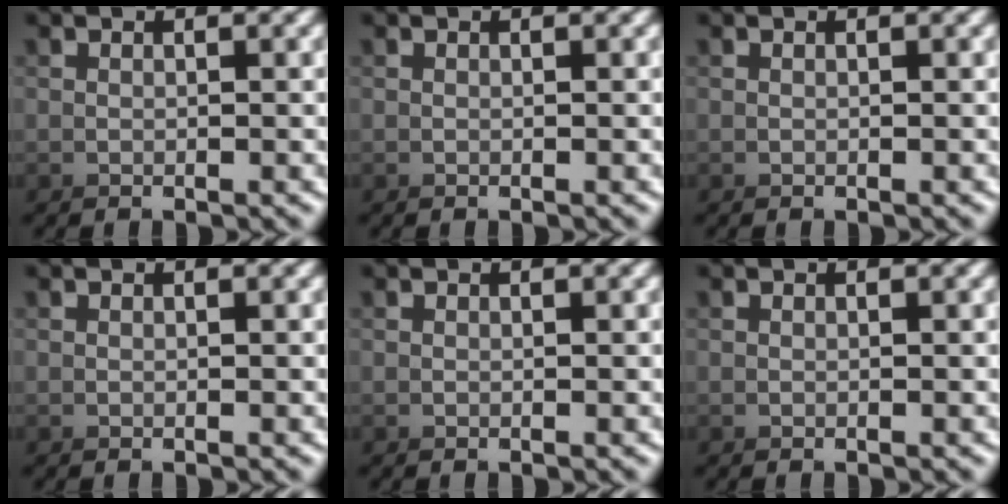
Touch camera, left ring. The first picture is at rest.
{"total": 0.0}
{"total": 0.0}
{"total": 0.0}
{"total": 0.0}
{"total": 0.0}